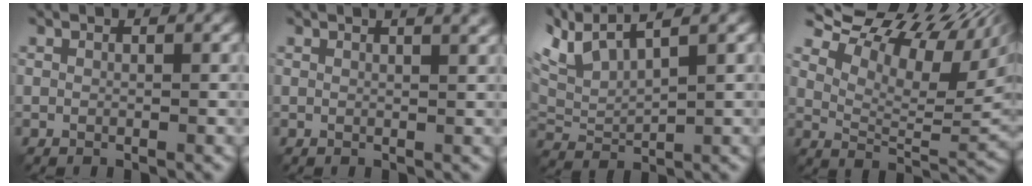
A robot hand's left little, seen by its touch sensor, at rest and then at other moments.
{"total": 3.8, "force": [2.5, 1.7, 2.3], "torque": [-0.006, 0.026, 0.008]}
{"total": 6.1, "force": [4.0, 2.0, 4.2], "torque": [-0.102, 0.020, 0.075]}
{"total": 11.3, "force": [6.4, 4.9, 7.9], "torque": [-0.134, 0.024, 0.110]}